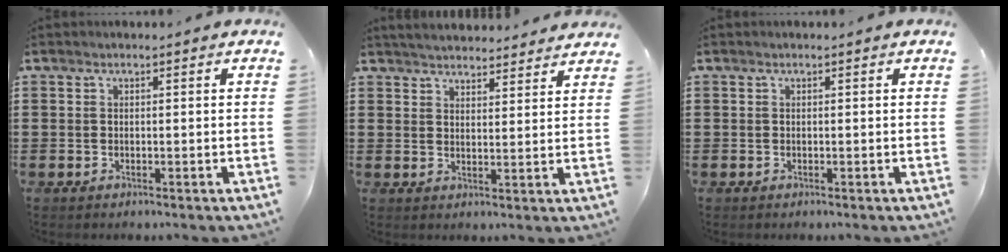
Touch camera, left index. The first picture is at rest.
{"total": 3.7, "force": [3.7, 0.0, 0.2], "torque": [-0.015, -0.014, 0.068]}
{"total": 0.0}